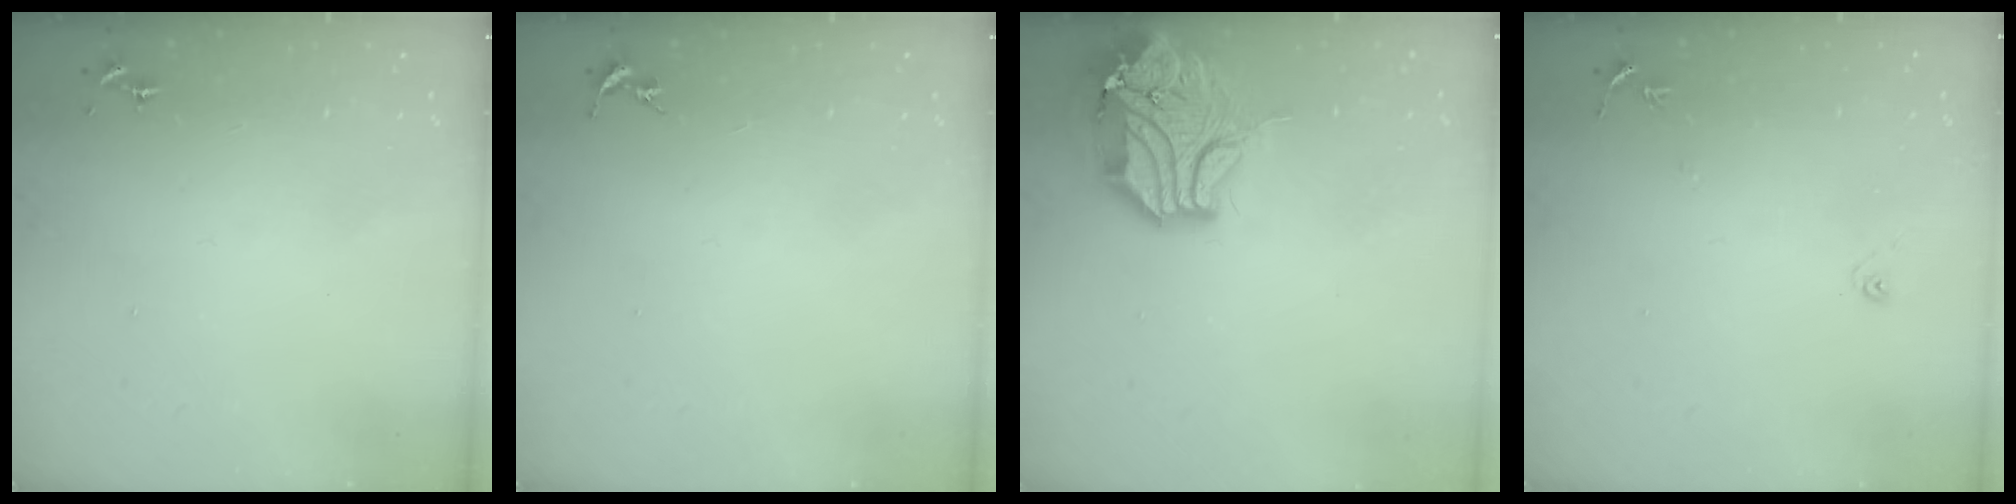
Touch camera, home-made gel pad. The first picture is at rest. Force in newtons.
{"total": 0.0}
{"total": 16.8, "press": 16.6, "slide": 2.4}
{"total": 5.9, "press": 5.9, "slide": 0.6}